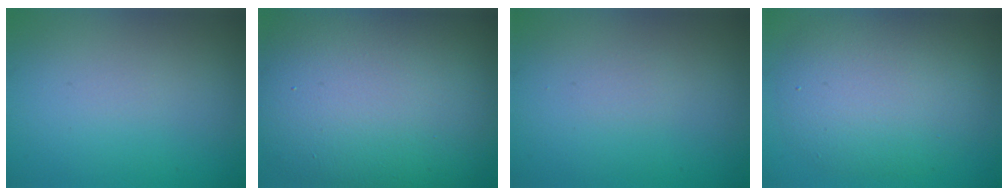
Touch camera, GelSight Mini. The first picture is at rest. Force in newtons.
{"total": 16.6, "press": 16.6, "slide": 0.7}
{"total": 0.5, "press": 0.5, "slide": 0.0}
{"total": 6.9, "press": 6.9, "slide": 0.4}